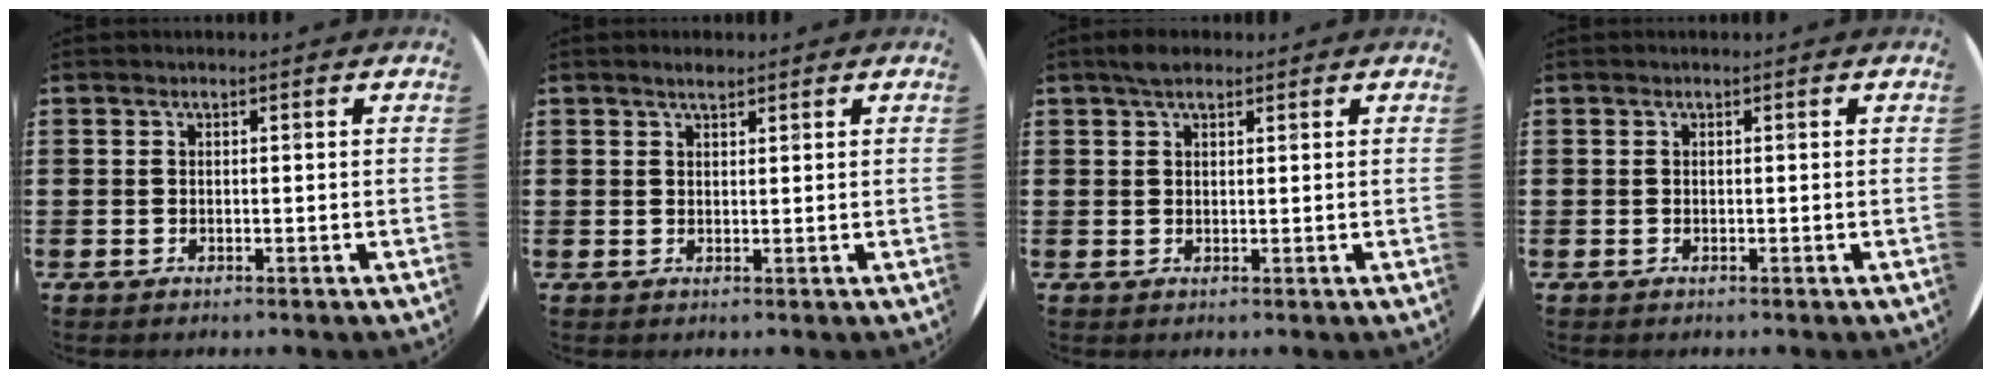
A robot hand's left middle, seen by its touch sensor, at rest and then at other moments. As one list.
[{"total": 1.6, "force": [1.4, 0.4, 0.6], "torque": [-0.013, 0.004, 0.025]}, {"total": 2.2, "force": [1.7, 0.9, 1.2], "torque": [-0.025, 0.007, 0.030]}, {"total": 0.0}]